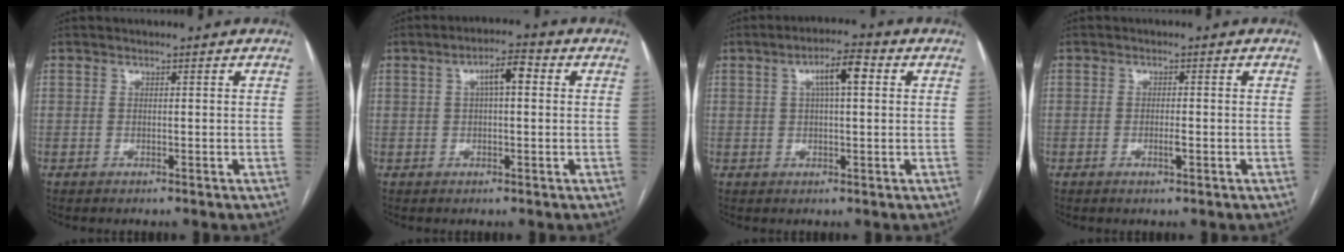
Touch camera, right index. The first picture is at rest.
{"total": 4.7, "force": [1.1, 1.3, 4.4], "torque": [-0.076, 0.022, 0.017]}
{"total": 5.7, "force": [1.7, 1.3, 5.3], "torque": [-0.094, 0.019, 0.026]}
{"total": 1.8, "force": [-0.6, 0.4, 1.7], "torque": [-0.031, -0.002, -0.009]}